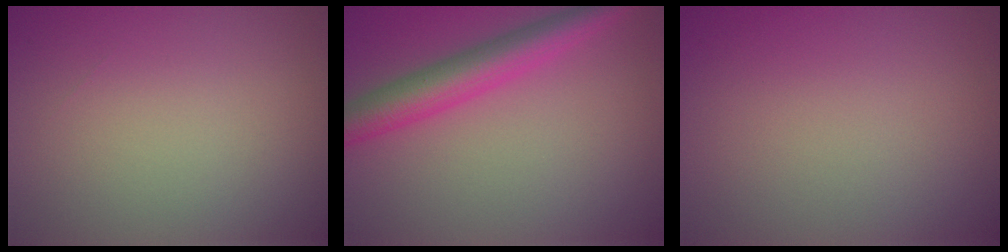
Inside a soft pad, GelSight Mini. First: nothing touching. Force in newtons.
{"total": 4.7, "press": 4.7, "slide": 0.1}
{"total": 0.0}